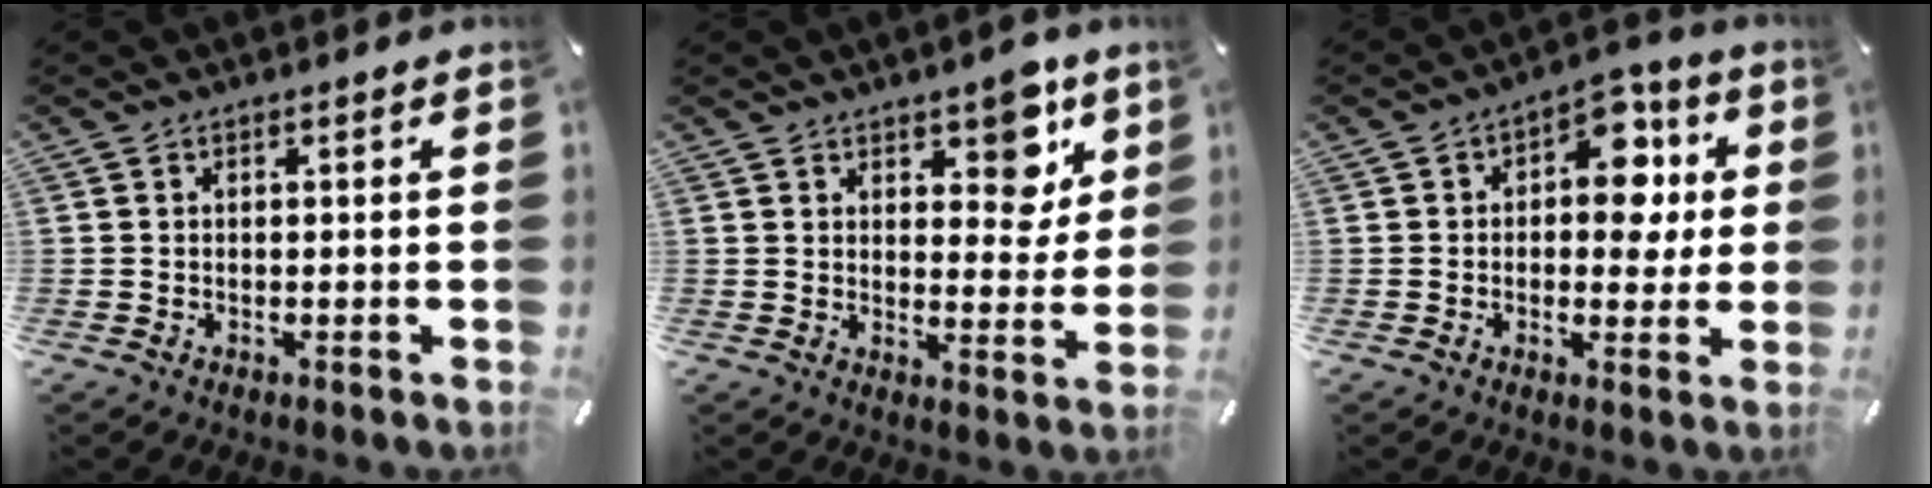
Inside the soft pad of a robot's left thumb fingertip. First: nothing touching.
{"total": 8.6, "force": [5.3, 4.9, 4.6], "torque": [-0.029, -0.040, 0.083]}
{"total": 11.0, "force": [2.2, 7.2, 8.0], "torque": [-0.094, -0.009, 0.033]}